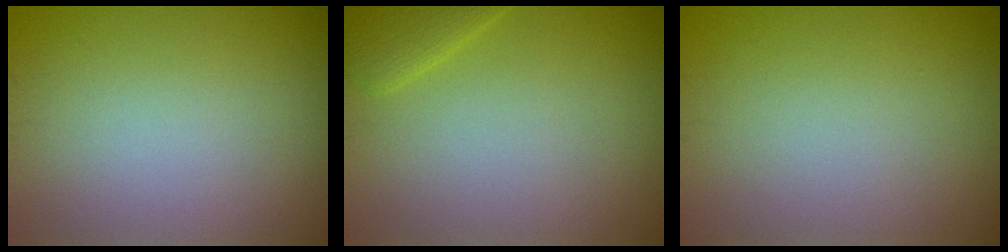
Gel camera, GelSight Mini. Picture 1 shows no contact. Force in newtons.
{"total": 2.0, "press": 2.0, "slide": 0.1}
{"total": 0.0}